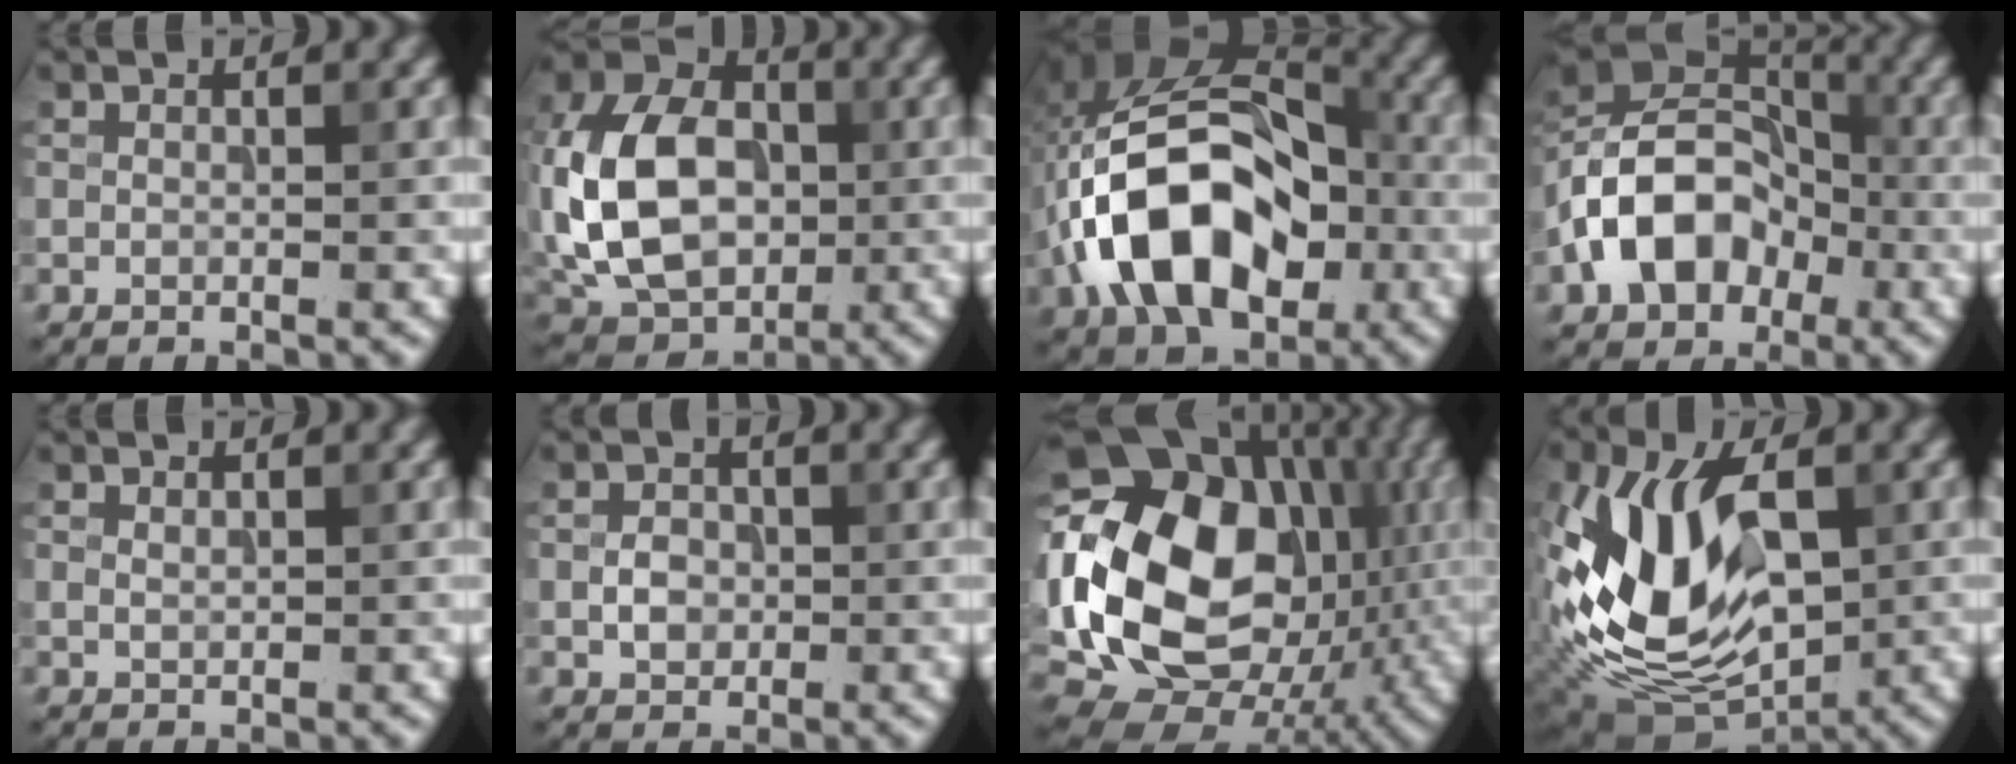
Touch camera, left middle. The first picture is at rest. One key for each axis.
{"total": 13.0, "fx": -0.5, "fy": 9.5, "fz": 8.9, "tx": -0.185, "ty": 0.021, "tz": -0.018}
{"total": 13.2, "fx": -3.3, "fy": 8.8, "fz": 9.3, "tx": -0.165, "ty": 0.003, "tz": -0.065}
{"total": 10.6, "fx": -3.3, "fy": 7.6, "fz": 6.6, "tx": -0.123, "ty": 0.006, "tz": -0.073}
{"total": 0.8, "fx": 0.3, "fy": 0.6, "fz": 0.4, "tx": -0.004, "ty": 0.002, "tz": 0.008}
{"total": 2.0, "fx": -0.3, "fy": 1.7, "fz": 1.1, "tx": -0.017, "ty": 0.005, "tz": -0.009}
{"total": 18.2, "fx": 0.1, "fy": 13.7, "fz": 11.9, "tx": -0.225, "ty": 0.000, "tz": 0.003}
{"total": 13.2, "fx": -1.2, "fy": 8.1, "fz": 10.3, "tx": -0.224, "ty": -0.013, "tz": -0.020}